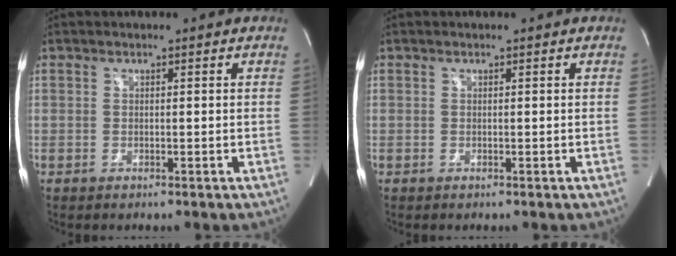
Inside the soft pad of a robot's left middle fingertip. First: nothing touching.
{"total": 0.0}